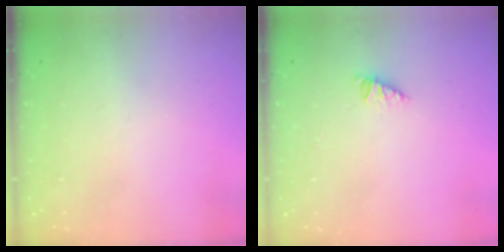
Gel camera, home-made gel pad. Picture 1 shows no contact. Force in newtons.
{"total": 2.1, "press": 2.0, "slide": 0.4}